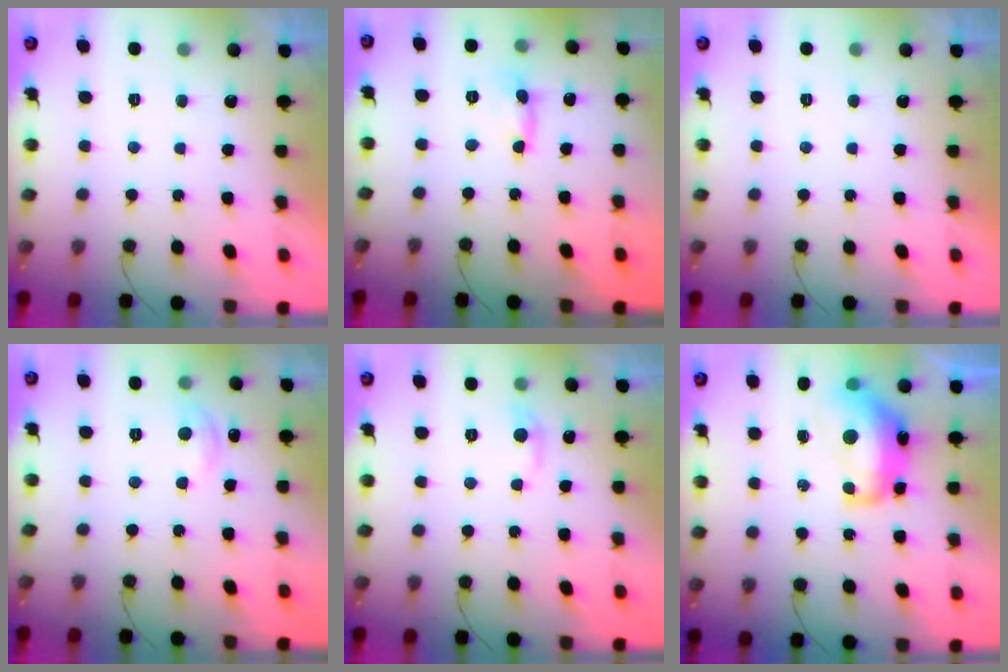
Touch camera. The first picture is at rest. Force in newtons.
{"total": 0.8, "press": 0.7, "slide": 0.1}
{"total": 0.0}
{"total": 5.6, "press": 5.6, "slide": 0.7}
{"total": 5.2, "press": 5.1, "slide": 0.8}
{"total": 13.4, "press": 13.3, "slide": 1.4}